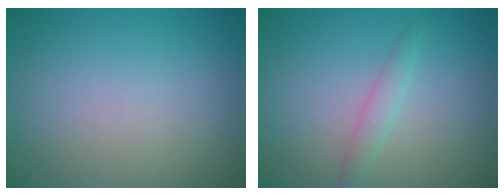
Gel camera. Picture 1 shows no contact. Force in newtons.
{"total": 1.4, "press": 1.4, "slide": 0.0}